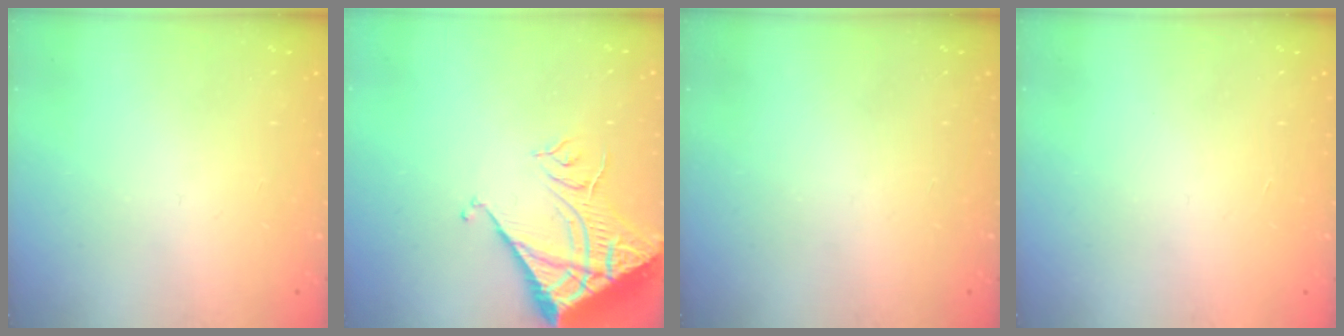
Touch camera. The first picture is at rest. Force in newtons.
{"total": 11.6, "press": 11.5, "slide": 1.4}
{"total": 0.0}
{"total": 1.5, "press": 1.5, "slide": 0.1}